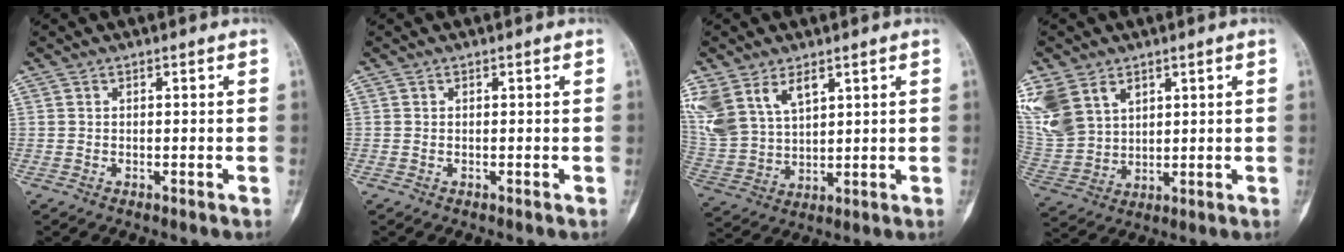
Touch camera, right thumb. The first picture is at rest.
{"total": 0.0}
{"total": 13.9, "force": [7.4, 8.4, 8.3], "torque": [-0.178, -0.015, 0.165]}
{"total": 14.4, "force": [6.8, 10.2, 7.5], "torque": [-0.171, -0.005, 0.156]}